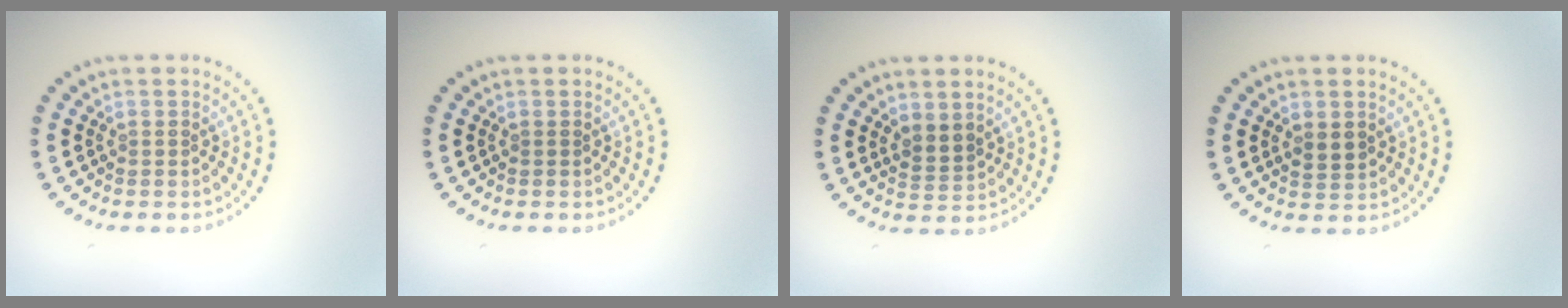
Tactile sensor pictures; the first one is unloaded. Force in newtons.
{"total": 0.0}
{"total": 1.8, "press": 1.4, "slide": 1.1}
{"total": 1.6, "press": 1.6, "slide": 0.4}